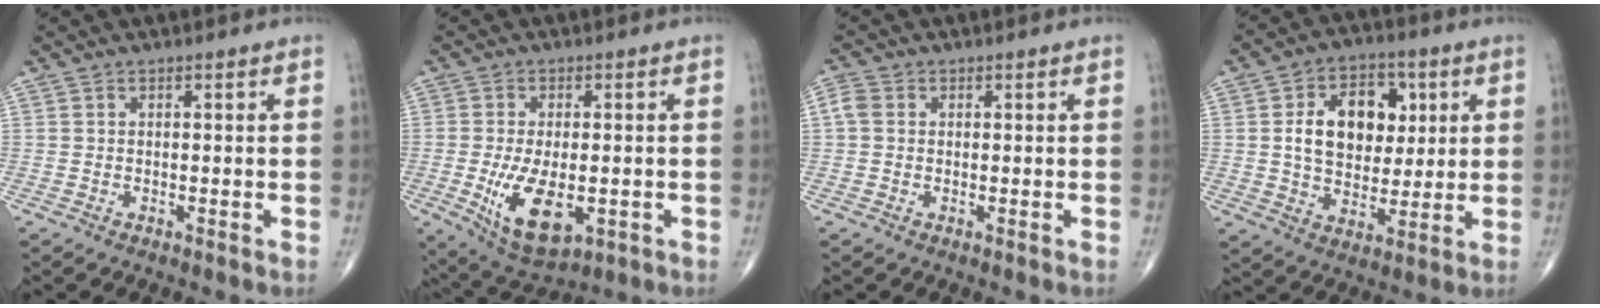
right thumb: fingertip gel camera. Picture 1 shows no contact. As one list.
[{"total": 11.5, "force": [-2.6, 5.6, 9.6], "torque": [-0.167, -0.015, -0.030]}, {"total": 2.4, "force": [0.3, 2.0, 1.3], "torque": [-0.033, 0.009, 0.001]}, {"total": 14.3, "force": [3.0, 10.0, 9.9], "torque": [-0.115, 0.000, 0.050]}]